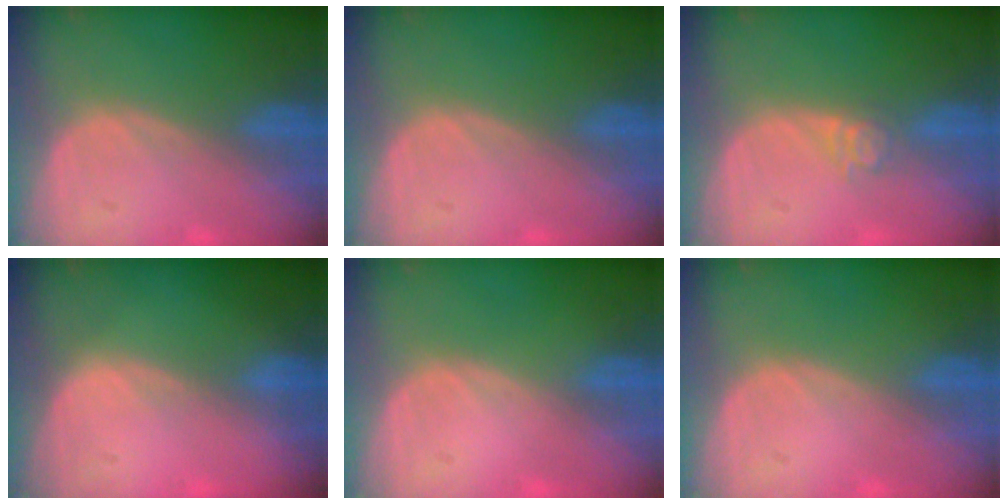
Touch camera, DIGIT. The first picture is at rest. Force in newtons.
{"total": 0.0}
{"total": 3.0, "press": 2.5, "slide": 1.7}
{"total": 0.5, "press": 0.3, "slide": 0.4}
{"total": 0.0}
{"total": 0.0}